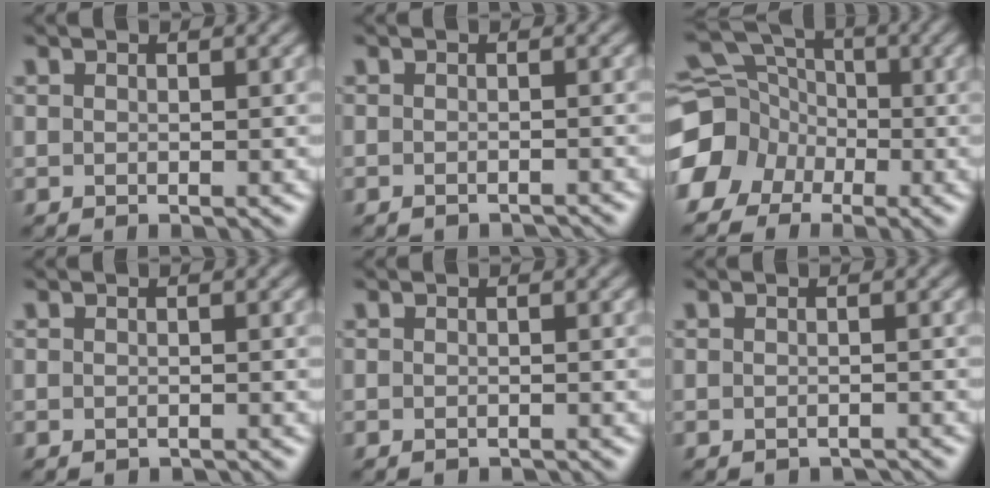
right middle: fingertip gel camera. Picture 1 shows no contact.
{"total": 1.9, "force": [-1.8, 0.2, 0.4], "torque": [0.000, -0.003, -0.025]}
{"total": 9.7, "force": [-3.8, 8.2, 3.5], "torque": [-0.086, -0.013, -0.081]}
{"total": 1.1, "force": [-1.1, 0.3, 0.3], "torque": [-0.002, -0.006, -0.017]}
{"total": 1.5, "force": [-1.4, 0.2, 0.4], "torque": [-0.001, -0.004, -0.021]}
{"total": 1.6, "force": [-1.6, 0.3, 0.3], "torque": [0.001, -0.003, -0.021]}